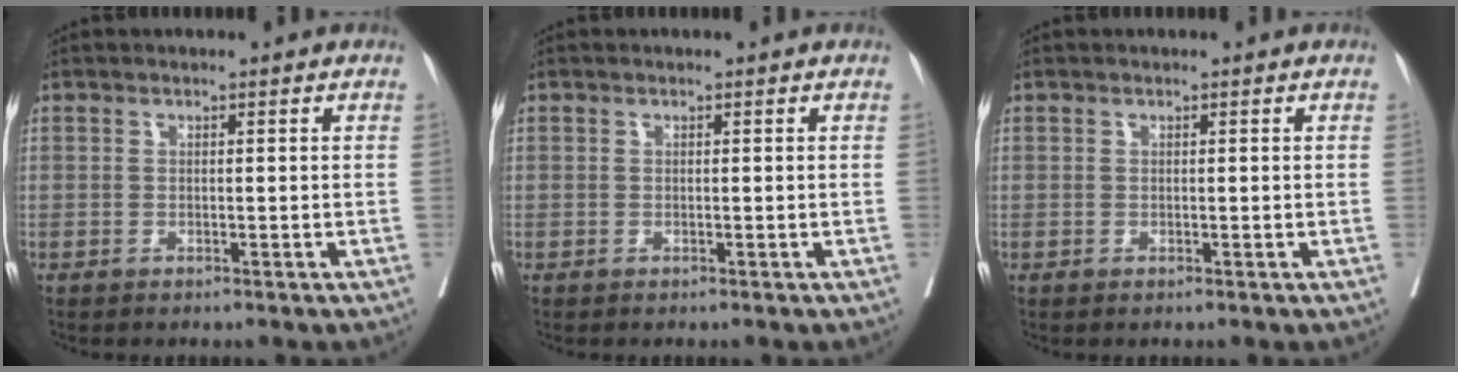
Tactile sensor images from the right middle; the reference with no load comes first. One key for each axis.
{"total": 0.0}
{"total": 0.0}